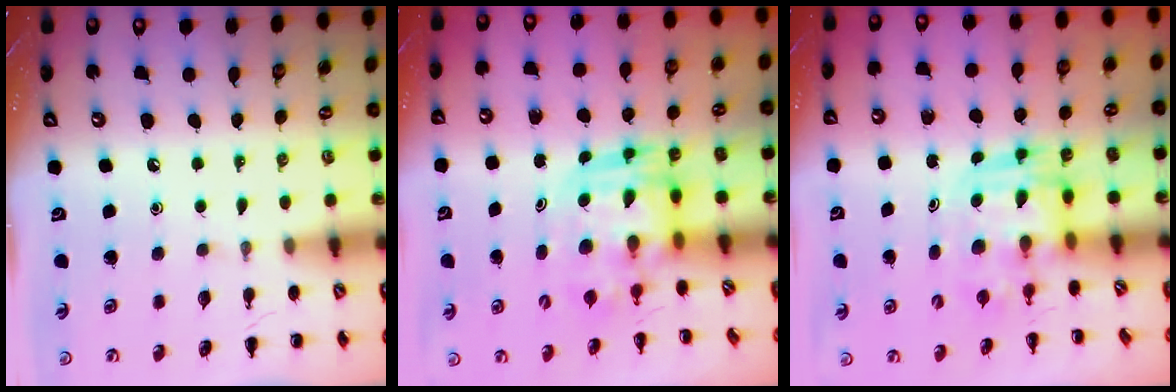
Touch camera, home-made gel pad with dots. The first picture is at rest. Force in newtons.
{"total": 3.6, "press": 3.5, "slide": 0.7}
{"total": 3.4, "press": 3.4, "slide": 0.7}